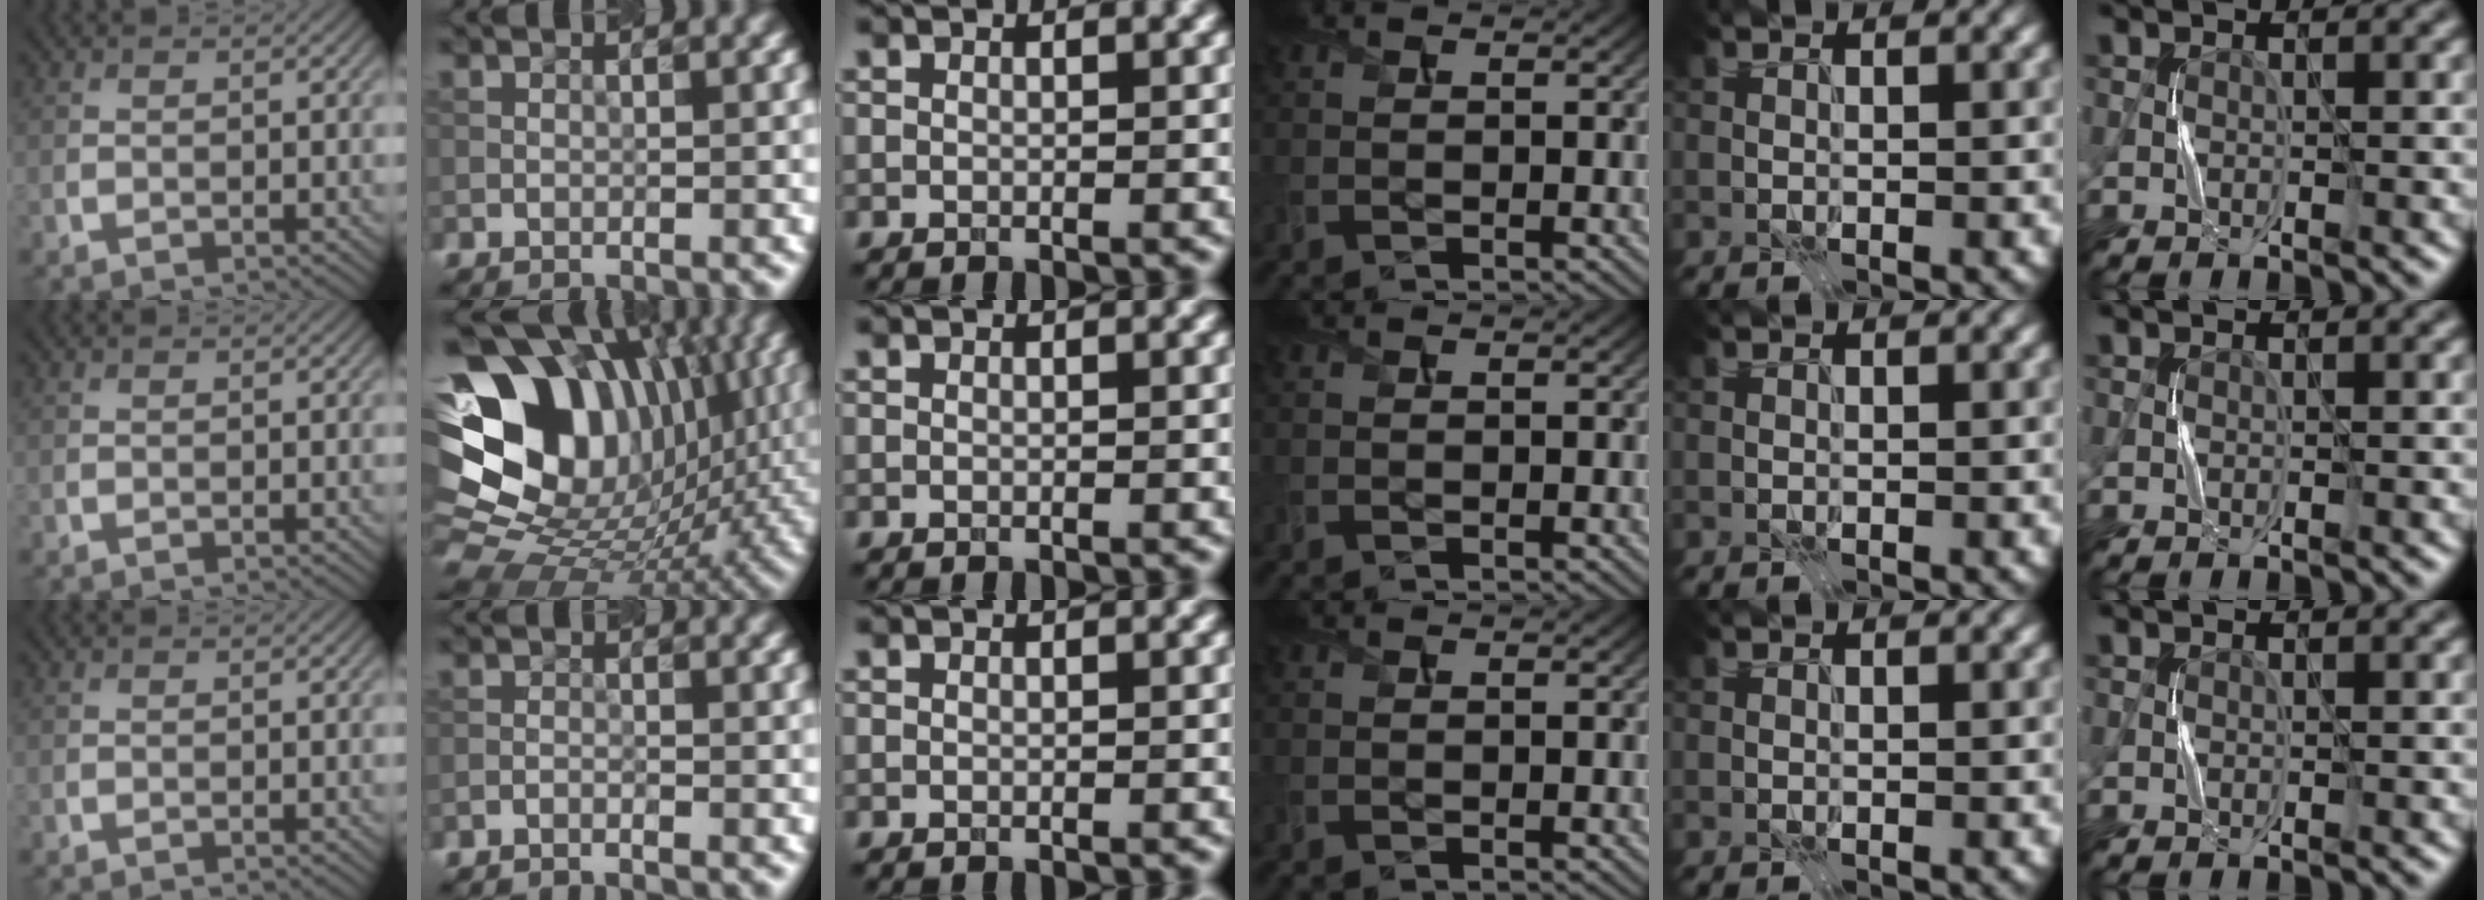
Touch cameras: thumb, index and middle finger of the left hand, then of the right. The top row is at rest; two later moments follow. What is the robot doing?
{"motion": "press", "object": "sticky note"}